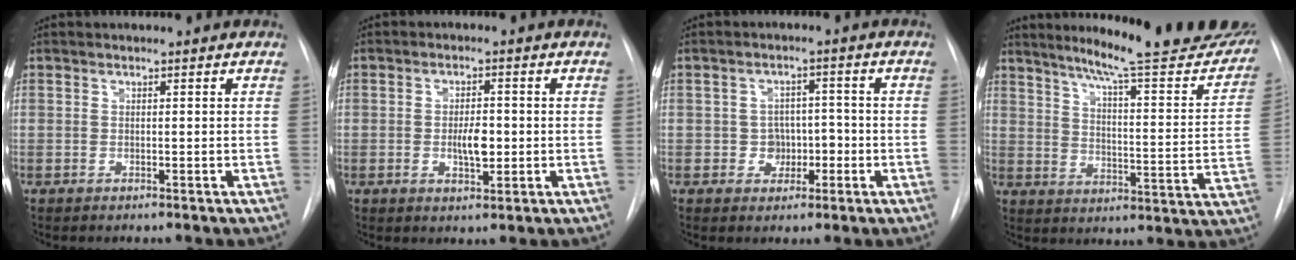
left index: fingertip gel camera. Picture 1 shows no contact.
{"total": 4.1, "force": [-1.4, 1.7, 3.5], "torque": [-0.057, -0.007, -0.017]}
{"total": 4.2, "force": [-1.9, 3.4, 1.4], "torque": [-0.012, 0.007, -0.023]}
{"total": 22.8, "force": [19.8, 2.3, 11.0], "torque": [-0.151, -0.068, 0.248]}